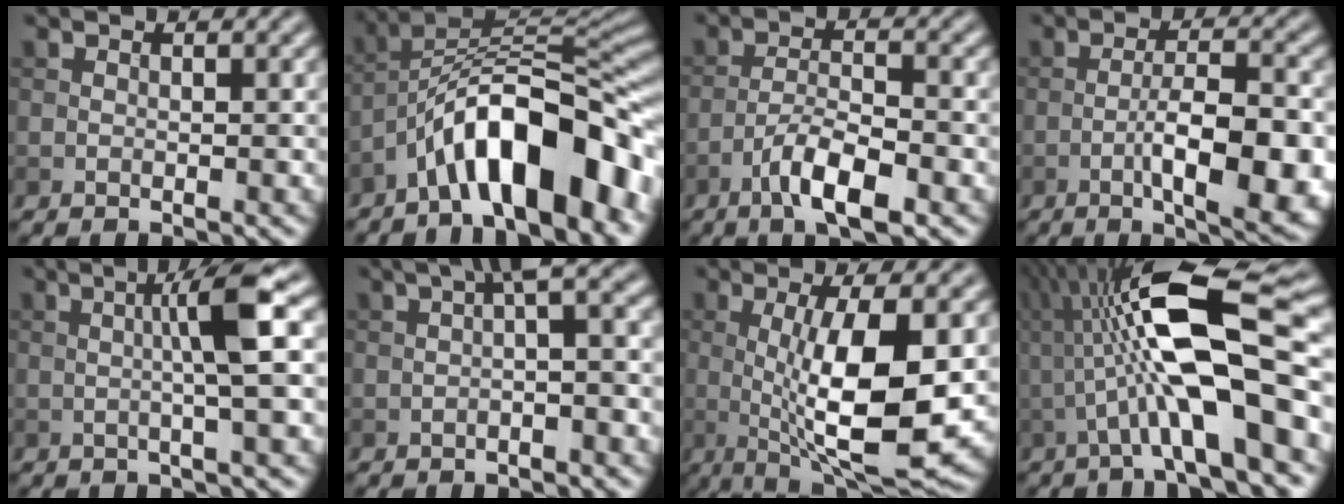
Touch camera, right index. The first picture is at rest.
{"total": 11.8, "force": [-6.0, 3.9, 9.3], "torque": [-0.137, 0.019, -0.105]}
{"total": 5.5, "force": [-3.1, 1.4, 4.3], "torque": [-0.076, 0.005, -0.059]}
{"total": 8.8, "force": [-2.6, 2.6, 8.0], "torque": [-0.126, -0.005, -0.036]}
{"total": 4.9, "force": [0.5, 0.2, 4.9], "torque": [-0.077, 0.008, 0.006]}
{"total": 3.8, "force": [0.5, 0.7, 3.8], "torque": [-0.056, 0.019, 0.003]}
{"total": 10.2, "force": [0.1, 2.8, 9.9], "torque": [-0.154, -0.014, 0.010]}
{"total": 13.1, "force": [0.4, 3.1, 12.8], "torque": [-0.214, 0.031, -0.001]}